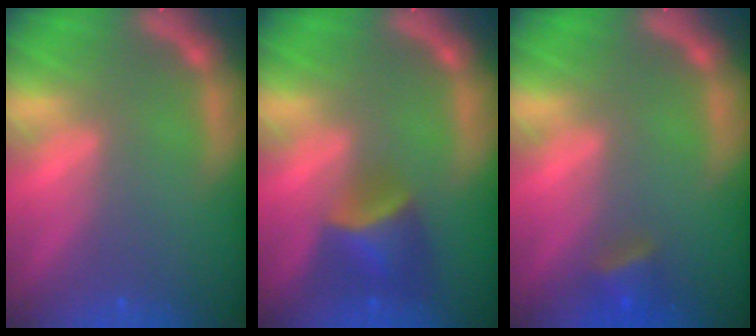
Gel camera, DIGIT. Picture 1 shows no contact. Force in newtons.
{"total": 4.4}
{"total": 2.4}